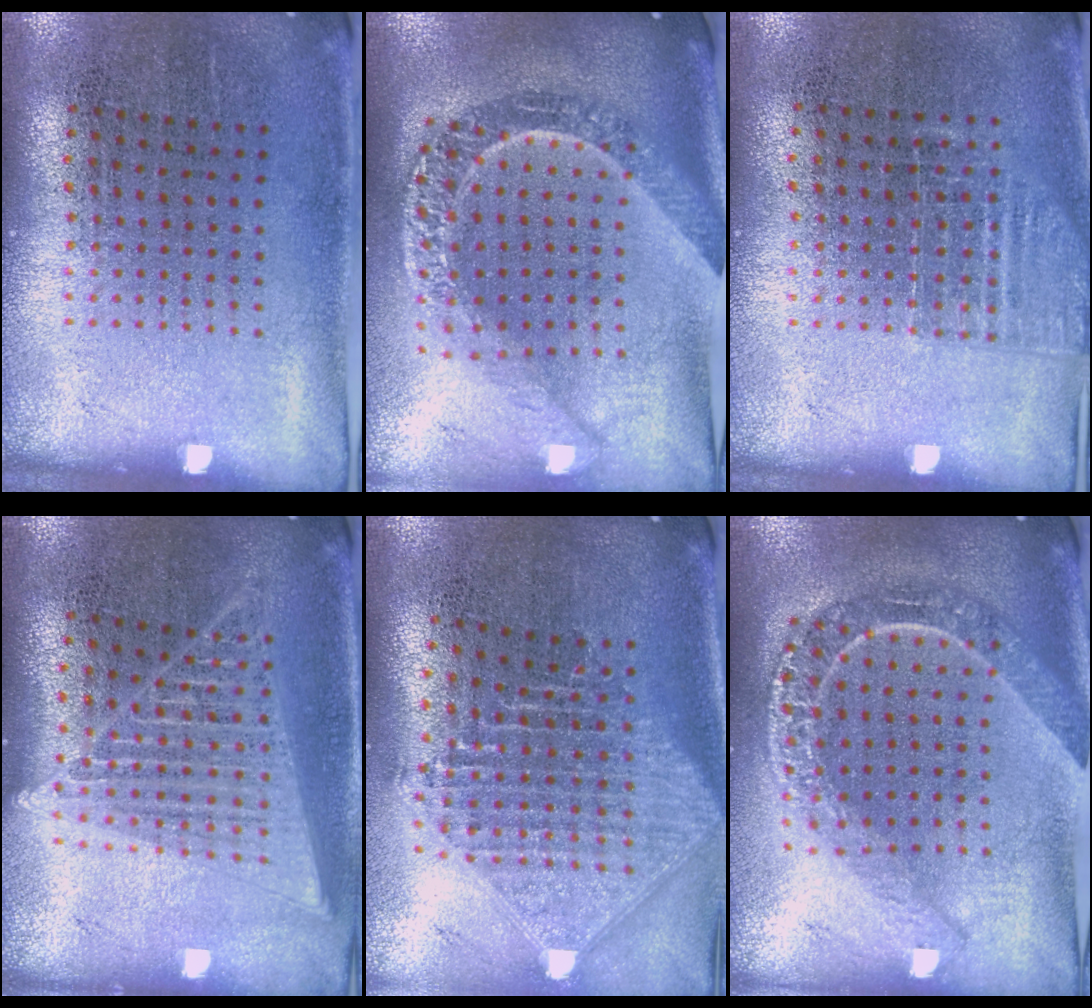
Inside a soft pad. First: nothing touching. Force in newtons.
{"total": 2.7, "press": 2.2, "slide": 1.6}
{"total": 1.1, "press": 1.0, "slide": 0.5}
{"total": 1.8, "press": 1.6, "slide": 0.8}
{"total": 2.4, "press": 1.9, "slide": 1.5}
{"total": 2.1, "press": 1.9, "slide": 1.0}